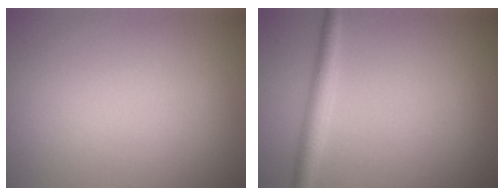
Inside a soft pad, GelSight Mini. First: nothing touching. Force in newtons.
{"total": 2.3, "press": 2.3, "slide": 0.1}